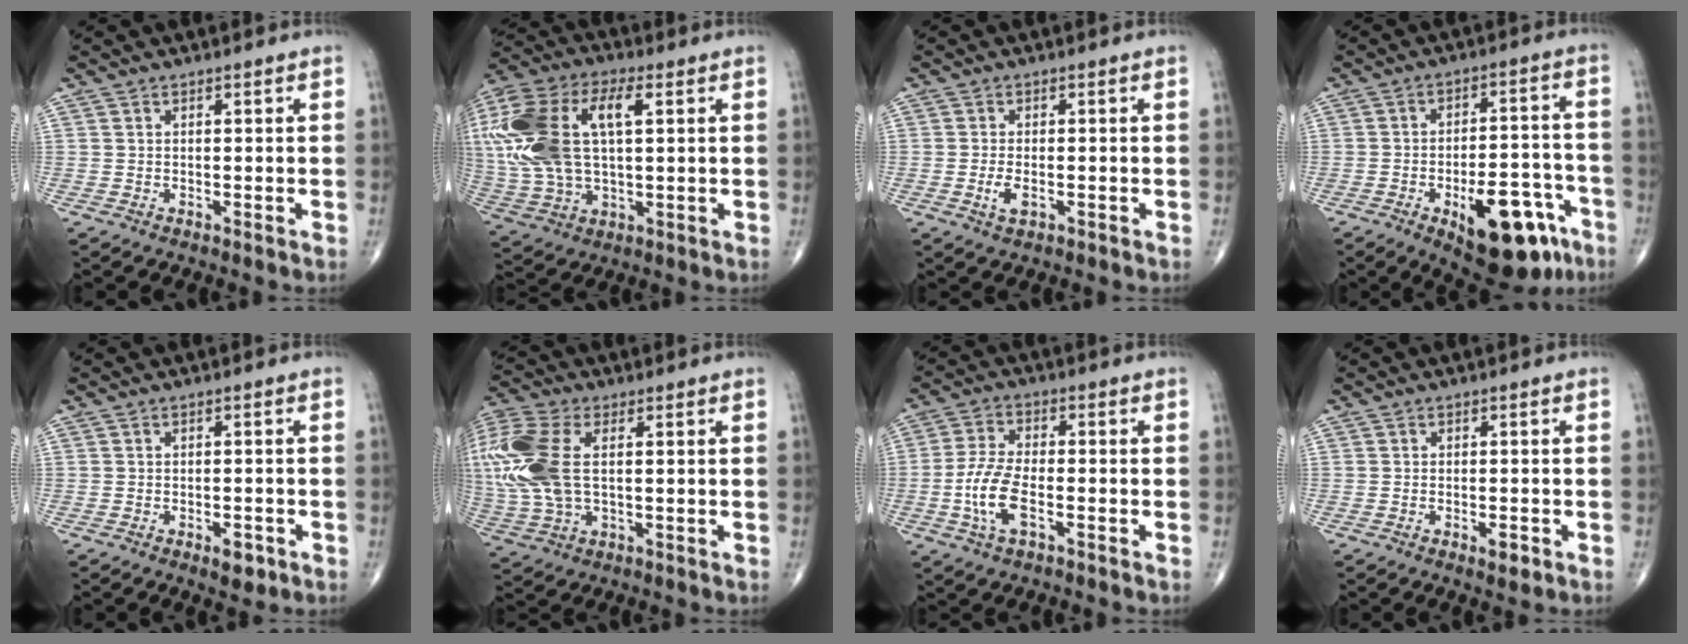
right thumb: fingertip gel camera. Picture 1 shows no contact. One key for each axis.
{"total": 24.3, "fx": 5.1, "fy": 12.4, "fz": 20.2, "tx": -0.476, "ty": 0.021, "tz": 0.094}
{"total": 2.8, "fx": -0.8, "fy": 1.3, "fz": 2.4, "tx": -0.050, "ty": -0.002, "tz": -0.015}
{"total": 18.1, "fx": -8.9, "fy": 7.9, "fz": 13.7, "tx": -0.146, "ty": 0.054, "tz": -0.111}
{"total": 3.0, "fx": -1.6, "fy": 1.5, "fz": 2.2, "tx": -0.022, "ty": 0.006, "tz": -0.017}
{"total": 18.2, "fx": 2.6, "fy": 10.2, "fz": 14.8, "tx": -0.386, "ty": 0.007, "tz": 0.048}
{"total": 8.4, "fx": -2.7, "fy": 3.6, "fz": 7.1, "tx": -0.160, "ty": 0.015, "tz": -0.052}
{"total": 2.3, "fx": -1.1, "fy": 0.9, "fz": 1.9, "tx": -0.028, "ty": 0.002, "tz": -0.016}